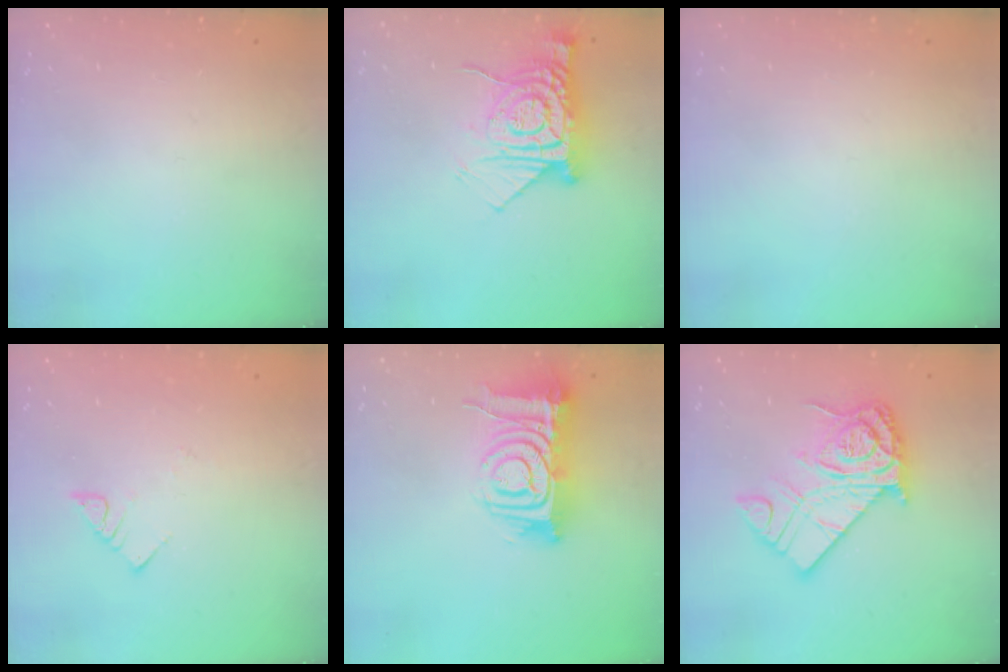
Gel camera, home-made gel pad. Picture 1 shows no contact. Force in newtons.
{"total": 12.8, "press": 12.8, "slide": 1.2}
{"total": 0.0}
{"total": 3.9, "press": 3.8, "slide": 0.4}
{"total": 14.6, "press": 14.5, "slide": 1.5}
{"total": 14.9, "press": 14.9, "slide": 1.3}